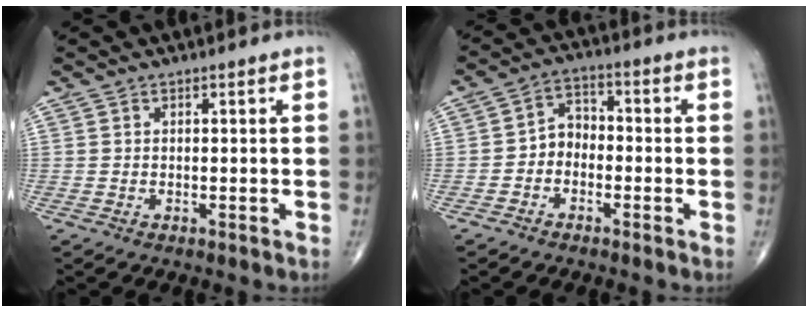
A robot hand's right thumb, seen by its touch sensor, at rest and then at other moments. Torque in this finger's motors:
{"motor_torque": [0.06, 0.04, 0.04, -0.03, 0.01]}